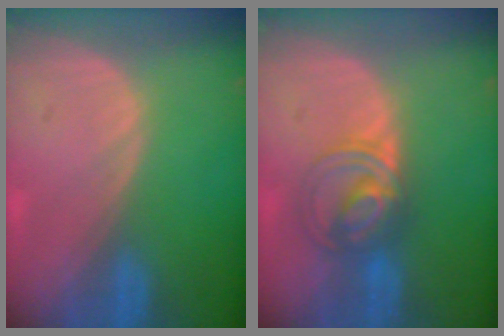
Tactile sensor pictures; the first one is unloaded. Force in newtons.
{"total": 5.9, "press": 5.9, "slide": 0.7}